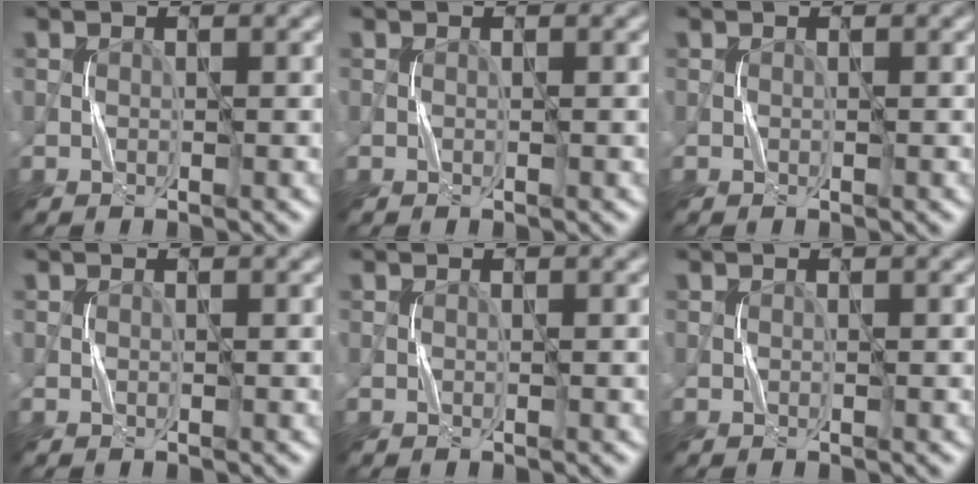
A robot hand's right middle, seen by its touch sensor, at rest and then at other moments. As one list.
[{"total": 0.0}, {"total": 0.0}, {"total": 0.0}, {"total": 0.0}, {"total": 0.0}]